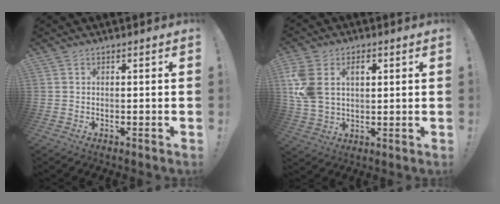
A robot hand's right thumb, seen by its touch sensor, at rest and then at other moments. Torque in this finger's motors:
{"motor_torque": [1.70, 1.83, 1.12, 0.40, 0.19]}